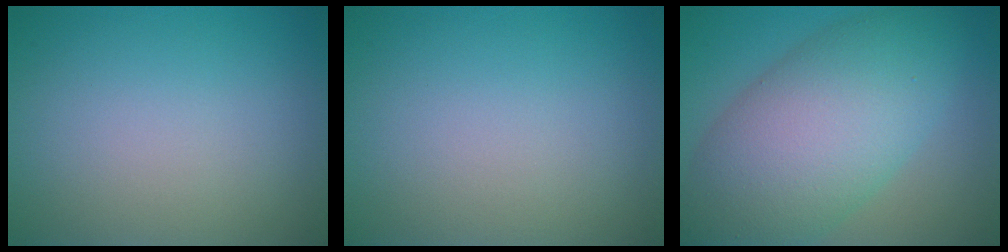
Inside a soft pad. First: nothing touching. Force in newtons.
{"total": 0.0}
{"total": 10.7, "press": 10.7, "slide": 0.1}